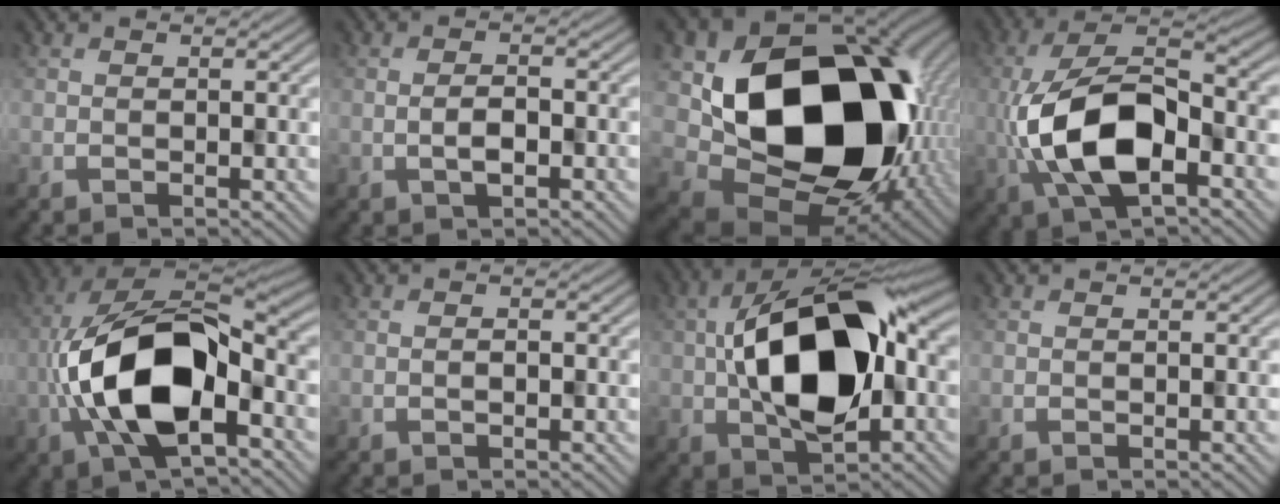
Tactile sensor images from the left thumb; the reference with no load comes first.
{"total": 1.8, "force": [-0.7, 0.7, 1.5], "torque": [-0.030, 0.001, -0.012]}
{"total": 17.7, "force": [1.2, 13.4, 11.5], "torque": [-0.193, -0.045, 0.052]}
{"total": 12.3, "force": [-3.4, 6.1, 10.1], "torque": [-0.213, -0.012, -0.068]}
{"total": 15.1, "force": [-3.4, 7.8, 12.5], "torque": [-0.244, -0.002, -0.074]}
{"total": 0.0}
{"total": 15.6, "force": [0.2, 9.1, 12.7], "torque": [-0.233, 0.014, 0.001]}
{"total": 0.0}